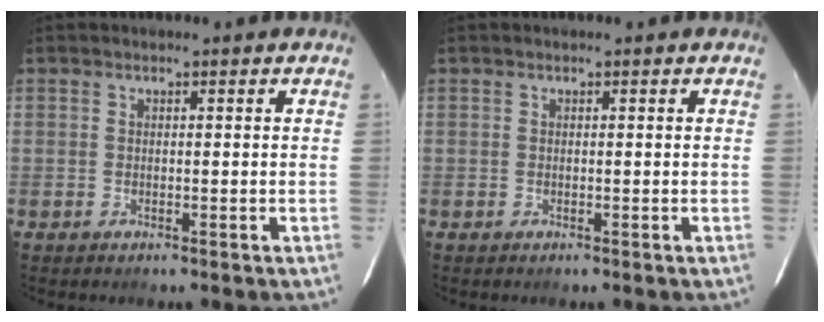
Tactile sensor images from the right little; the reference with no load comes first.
{"total": 0.0}